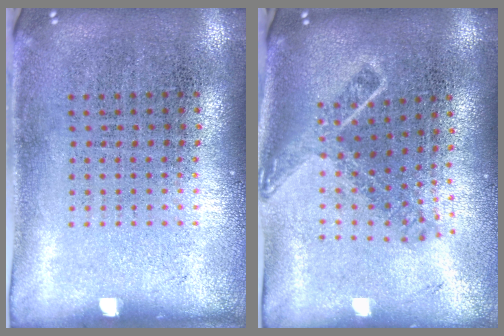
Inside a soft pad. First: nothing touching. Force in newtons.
{"total": 1.7, "press": 1.3, "slide": 1.1}